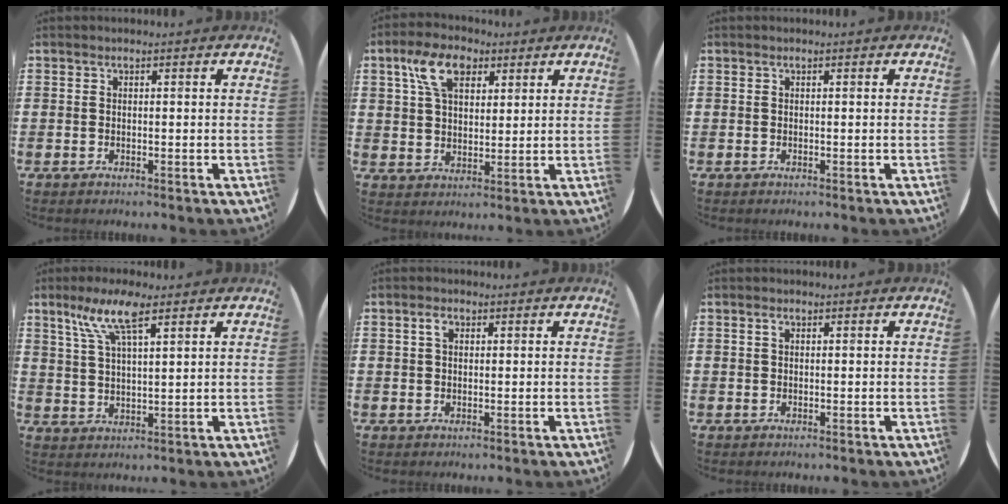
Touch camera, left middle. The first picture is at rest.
{"total": 6.9, "force": [3.8, 4.1, 4.1], "torque": [-0.088, 0.013, 0.069]}
{"total": 0.0}
{"total": 7.5, "force": [5.0, 1.9, 5.3], "torque": [-0.118, 0.002, 0.087]}
{"total": 1.8, "force": [0.8, 1.1, 1.2], "torque": [-0.010, 0.001, 0.010]}
{"total": 0.7, "force": [0.3, 0.5, 0.4], "torque": [-0.002, -0.001, 0.004]}